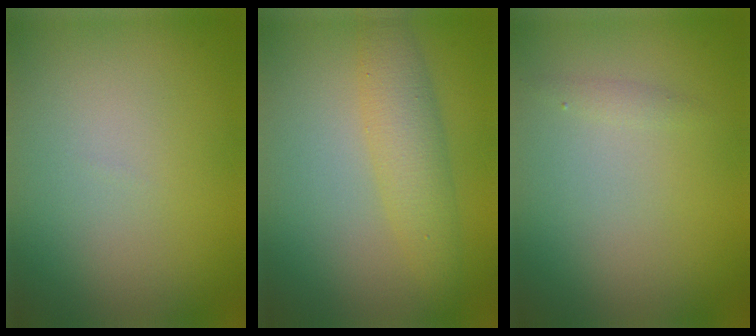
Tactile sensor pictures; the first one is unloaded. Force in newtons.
{"total": 3.8, "press": 3.8, "slide": 0.1}
{"total": 0.6, "press": 0.6, "slide": 0.0}